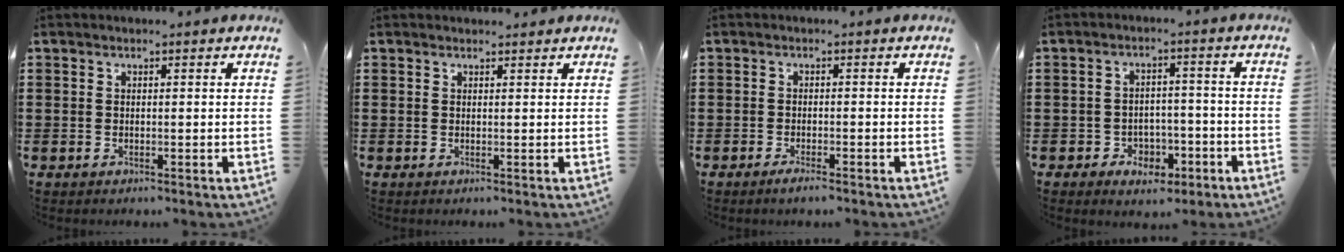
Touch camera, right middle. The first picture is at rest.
{"total": 0.7, "force": [0.6, 0.3, 0.0], "torque": [0.005, -0.003, 0.010]}
{"total": 1.5, "force": [-1.1, 0.1, 1.0], "torque": [-0.017, -0.005, -0.019]}
{"total": 3.9, "force": [-2.5, 2.5, 1.6], "torque": [-0.034, 0.007, -0.052]}